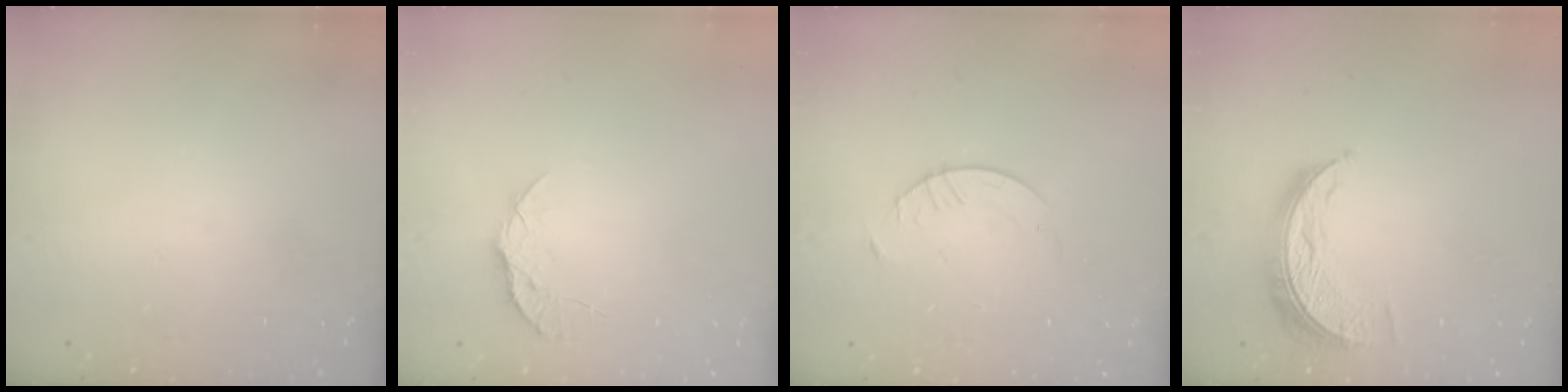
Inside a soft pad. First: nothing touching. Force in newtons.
{"total": 8.1, "press": 8.1, "slide": 0.7}
{"total": 4.1, "press": 4.1, "slide": 0.4}
{"total": 8.4, "press": 8.4, "slide": 0.2}